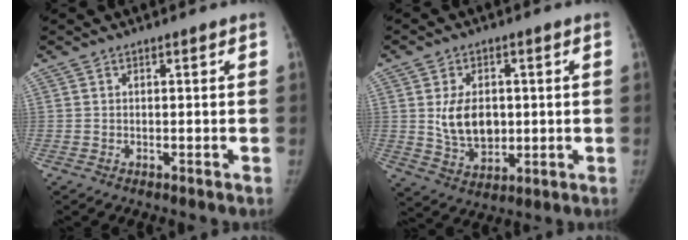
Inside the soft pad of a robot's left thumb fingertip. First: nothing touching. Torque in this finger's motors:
{"motor_torque": [0.77, 1.38, 0.77, -1.11, 0.30]}